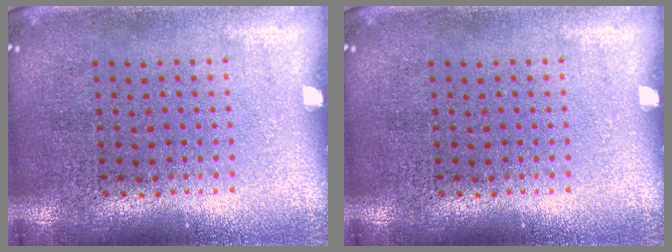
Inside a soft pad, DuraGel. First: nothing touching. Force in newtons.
{"total": 0.0}